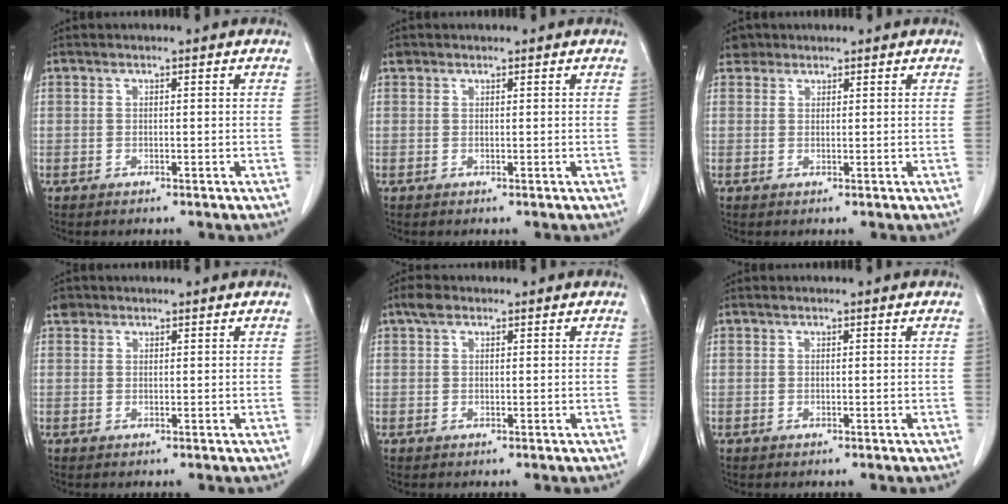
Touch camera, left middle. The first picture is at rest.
{"total": 0.9, "force": [0.7, 0.6, 0.0], "torque": [-0.002, 0.009, 0.011]}
{"total": 1.9, "force": [1.4, 1.2, -0.1], "torque": [0.002, 0.009, 0.022]}
{"total": 1.4, "force": [1.0, 1.0, 0.1], "torque": [0.001, 0.009, 0.014]}
{"total": 1.8, "force": [1.2, 1.0, 0.9], "torque": [-0.022, 0.014, 0.021]}
{"total": 0.0}